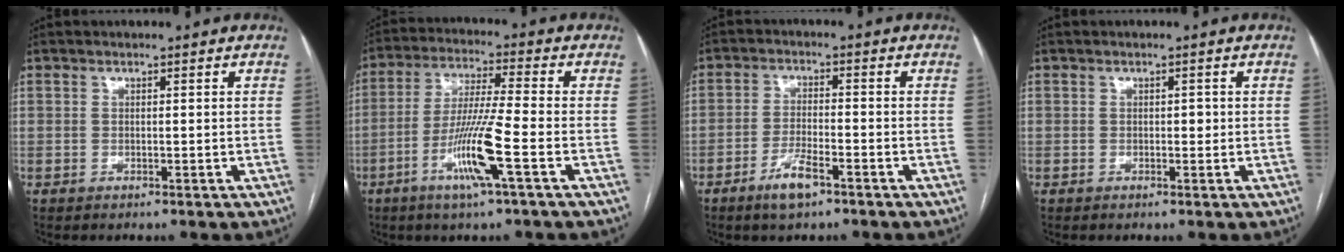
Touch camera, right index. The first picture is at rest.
{"total": 10.9, "force": [-4.3, -0.7, 10.0], "torque": [-0.197, -0.012, -0.085]}
{"total": 5.2, "force": [-3.4, 1.1, 3.8], "torque": [-0.076, -0.002, -0.060]}
{"total": 1.0, "force": [0.0, 0.6, 0.8], "torque": [-0.008, 0.003, -0.001]}